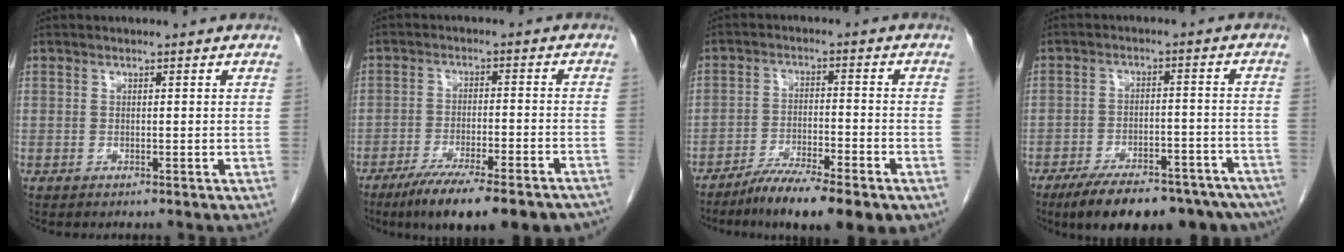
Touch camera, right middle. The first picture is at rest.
{"total": 18.2, "force": [-14.8, 2.7, 10.3], "torque": [-0.109, -0.009, -0.209]}
{"total": 11.2, "force": [-8.0, 1.7, 7.7], "torque": [-0.120, -0.017, -0.127]}
{"total": 21.1, "force": [-16.6, 6.7, 11.2], "torque": [-0.125, 0.005, -0.220]}